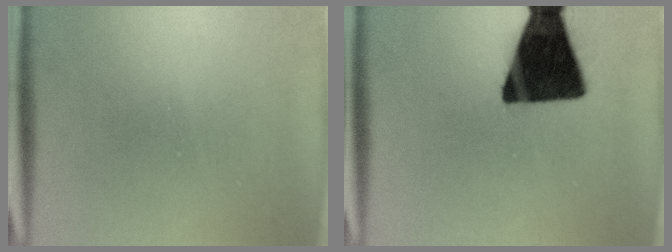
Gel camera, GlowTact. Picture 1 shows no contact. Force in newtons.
{"total": 16.5}